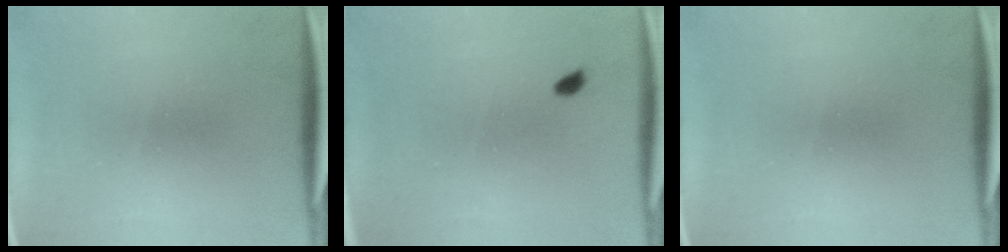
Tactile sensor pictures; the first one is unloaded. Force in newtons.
{"total": 0.9}
{"total": 0.0}